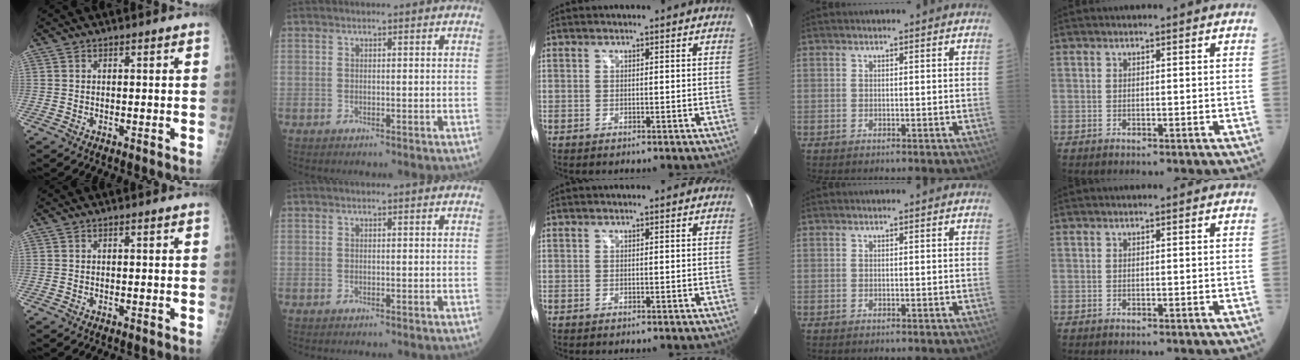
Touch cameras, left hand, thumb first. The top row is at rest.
{}